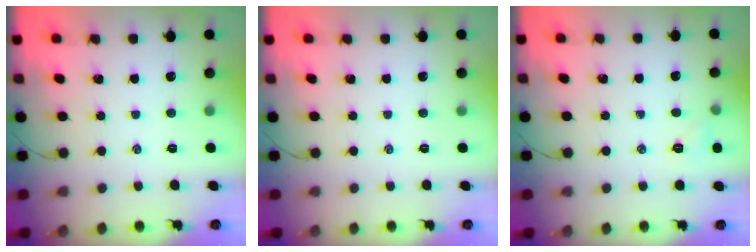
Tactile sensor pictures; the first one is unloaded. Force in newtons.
{"total": 0.0}
{"total": 5.5, "press": 5.4, "slide": 1.2}